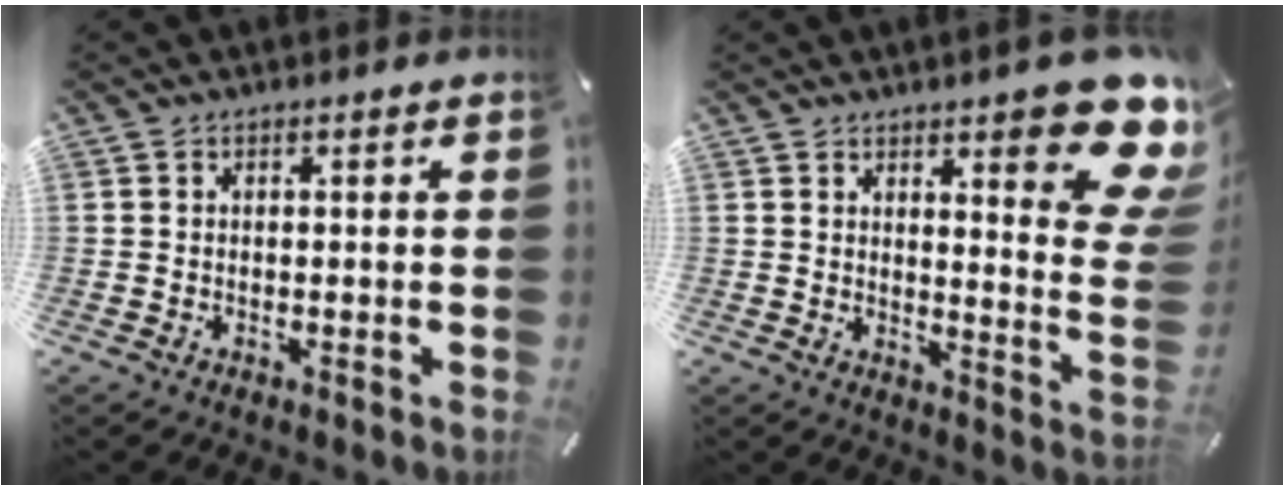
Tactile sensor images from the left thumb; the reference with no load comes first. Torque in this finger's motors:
{"motor_torque": [2.55, 2.46, 1.42, -1.35, 0.36]}